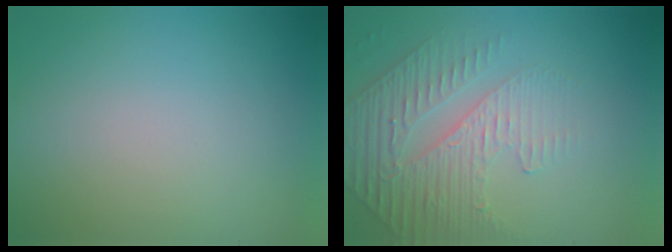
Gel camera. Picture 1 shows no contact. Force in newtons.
{"total": 4.7, "press": 3.4, "slide": 3.3}